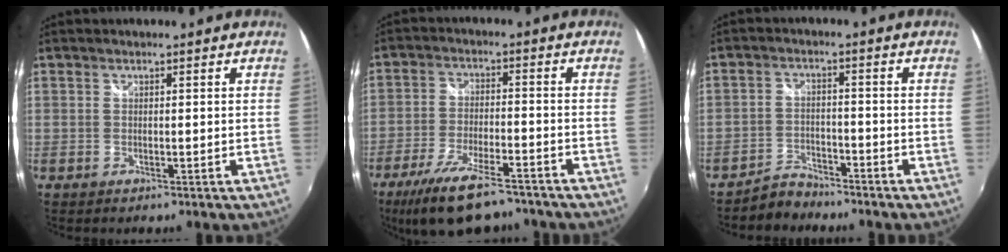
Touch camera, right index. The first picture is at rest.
{"total": 14.8, "force": [-11.4, 4.4, 8.4], "torque": [-0.176, -0.027, -0.187]}
{"total": 4.4, "force": [-4.1, 1.7, 0.1], "torque": [-0.013, 0.011, -0.075]}